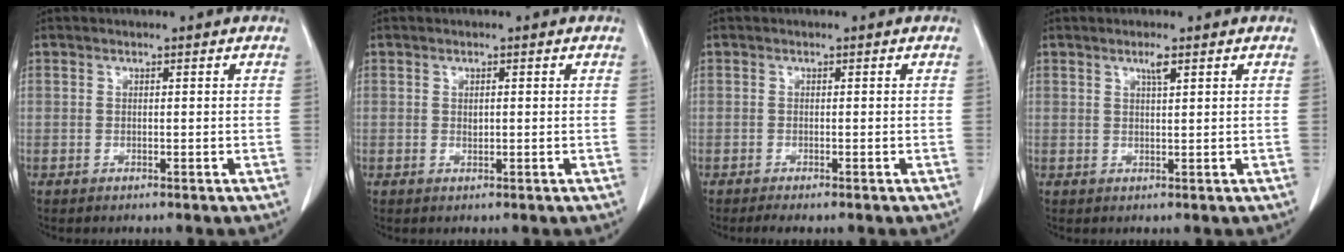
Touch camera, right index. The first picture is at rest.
{"total": 1.0, "force": [0.2, 0.5, 0.9], "torque": [-0.016, -0.002, 0.005]}
{"total": 2.0, "force": [-1.6, 0.0, 1.2], "torque": [-0.015, -0.005, -0.022]}
{"total": 1.7, "force": [1.0, 0.0, 1.4], "torque": [-0.025, -0.001, 0.018]}